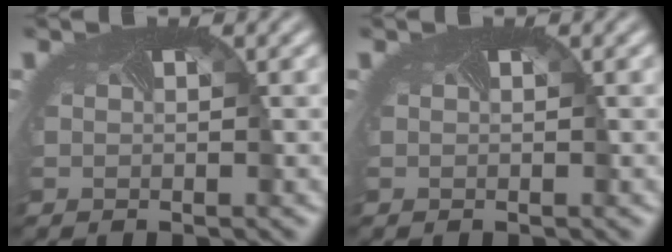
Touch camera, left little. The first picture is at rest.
{"total": 0.0}